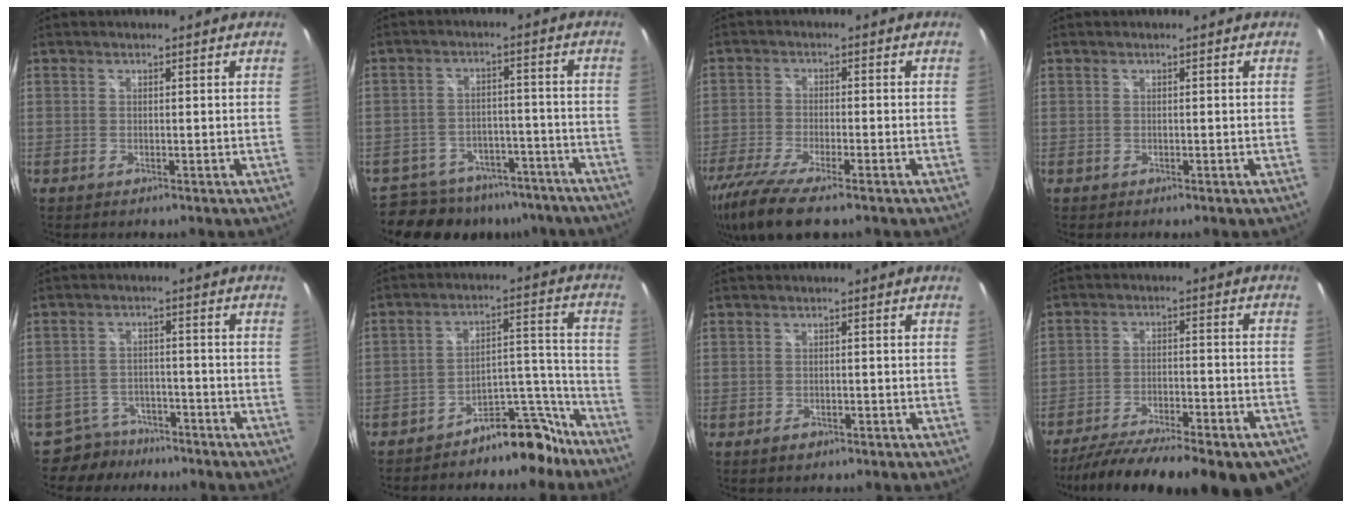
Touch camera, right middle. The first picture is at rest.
{"total": 14.7, "force": [-12.1, 6.8, 4.8], "torque": [-0.106, 0.005, -0.161]}
{"total": 13.7, "force": [-10.1, 2.6, 8.8], "torque": [-0.193, -0.049, -0.181]}
{"total": 0.0}
{"total": 6.5, "force": [-5.4, 3.6, 0.4], "torque": [-0.022, 0.014, -0.082]}
{"total": 11.1, "force": [-9.7, 4.1, 3.3], "torque": [-0.029, 0.061, -0.137]}
{"total": 1.9, "force": [-1.2, 1.1, 1.0], "torque": [-0.017, -0.001, -0.016]}
{"total": 27.5, "force": [-22.1, 7.2, 14.7], "torque": [-0.246, -0.046, -0.299]}